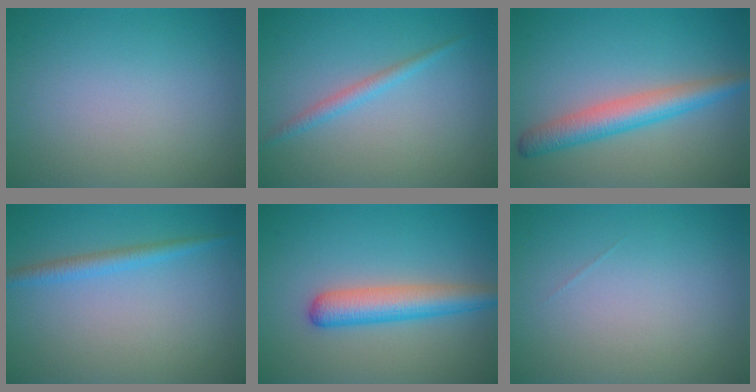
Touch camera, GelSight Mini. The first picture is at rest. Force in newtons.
{"total": 1.5, "press": 1.5, "slide": 0.1}
{"total": 4.2, "press": 4.2, "slide": 0.1}
{"total": 1.8, "press": 1.8, "slide": 0.1}
{"total": 4.3, "press": 4.3, "slide": 0.1}
{"total": 0.0}